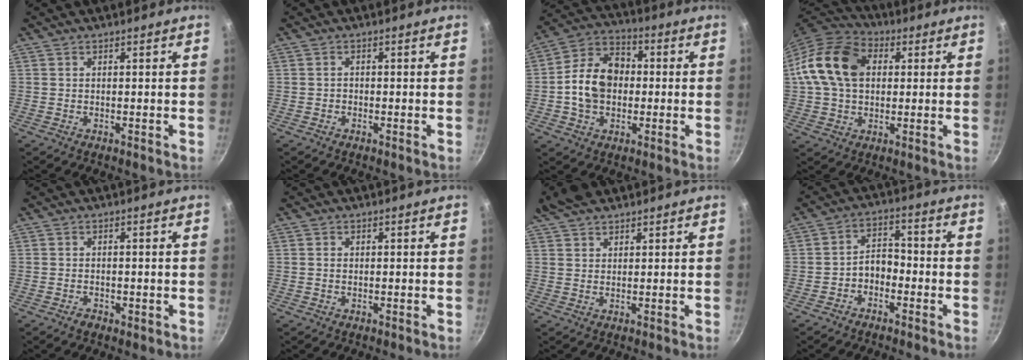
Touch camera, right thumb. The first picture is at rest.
{"total": 0.8, "force": [-0.4, 0.7, 0.2], "torque": [-0.002, 0.002, -0.008]}
{"total": 13.0, "force": [-0.5, 9.8, 8.6], "torque": [-0.121, 0.027, -0.024]}
{"total": 15.8, "force": [2.7, 11.4, 10.6], "torque": [-0.178, 0.021, 0.033]}
{"total": 2.0, "force": [-1.0, 1.3, 1.3], "torque": [-0.022, 0.004, -0.013]}
{"total": 0.8, "force": [0.1, 0.6, 0.4], "torque": [-0.005, 0.003, 0.001]}
{"total": 5.1, "force": [4.0, 2.3, 2.1], "torque": [-0.029, 0.001, 0.072]}
{"total": 5.1, "force": [-2.2, 3.4, 3.0], "torque": [-0.029, 0.039, -0.044]}